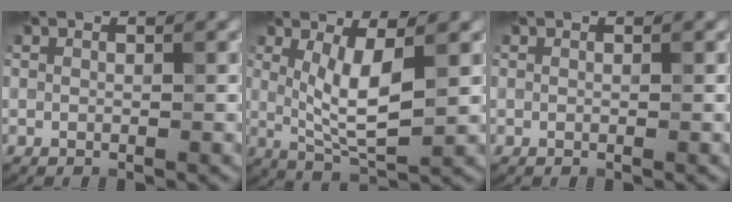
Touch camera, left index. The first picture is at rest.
{"total": 5.1, "force": [0.8, 1.4, 4.8], "torque": [-0.090, -0.012, 0.021]}
{"total": 0.0}